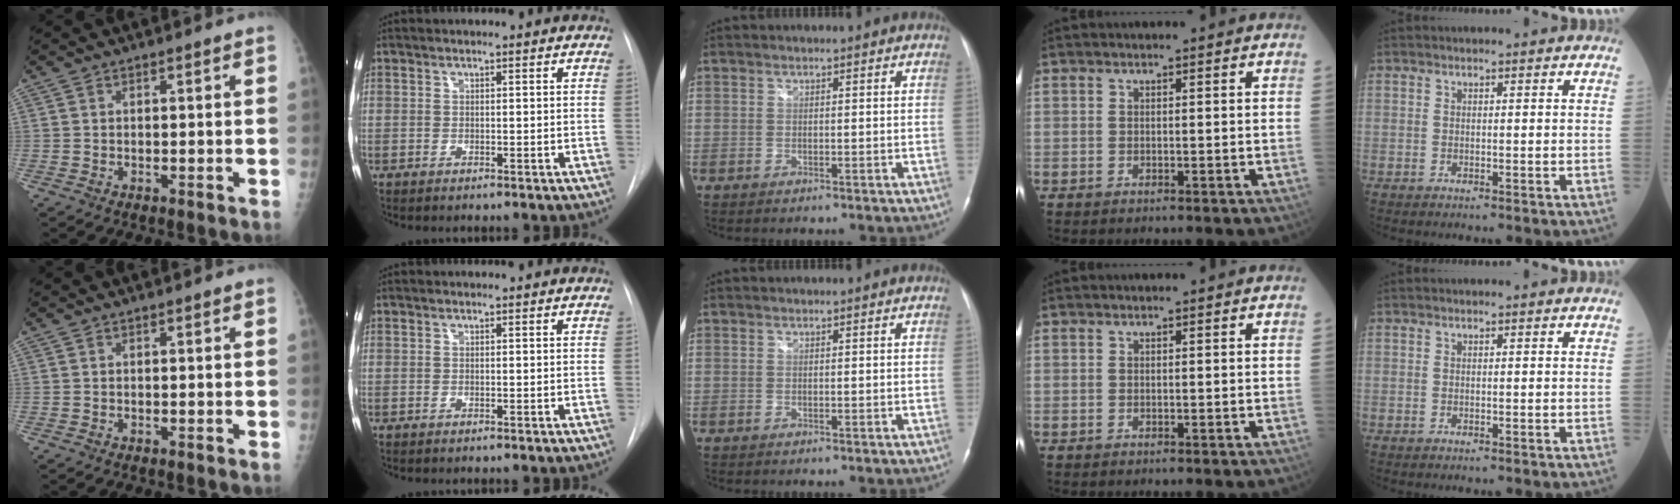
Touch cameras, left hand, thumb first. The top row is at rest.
{}